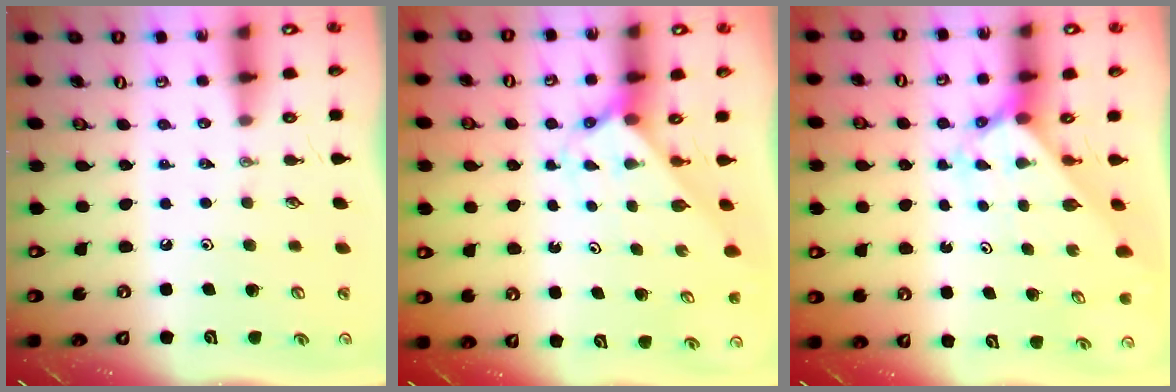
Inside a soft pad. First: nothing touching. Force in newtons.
{"total": 2.4, "press": 2.4, "slide": 0.2}
{"total": 2.0, "press": 2.0, "slide": 0.1}